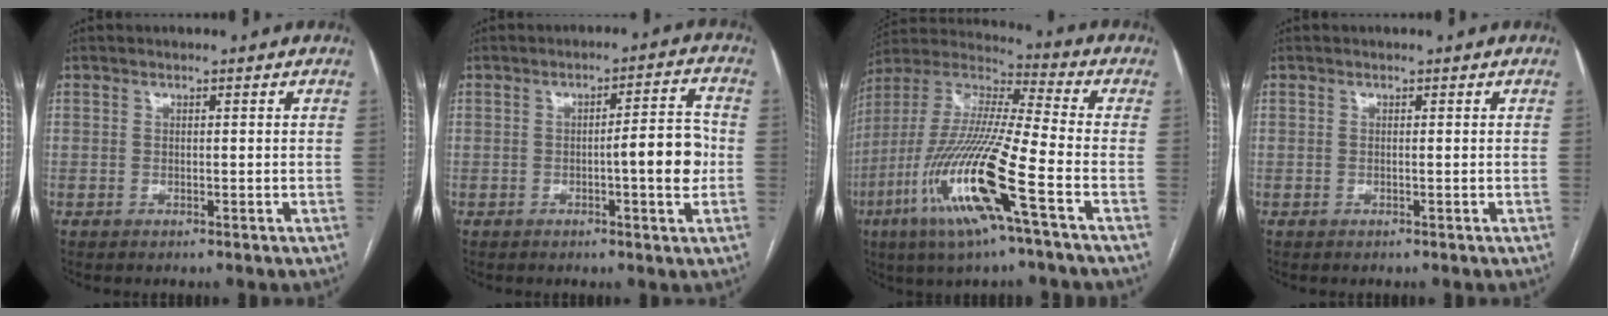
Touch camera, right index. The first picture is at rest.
{"total": 6.8, "force": [-1.0, 1.0, 6.7], "torque": [-0.085, 0.013, -0.015]}
{"total": 19.0, "force": [-7.9, 0.8, 17.2], "torque": [-0.374, -0.028, -0.157]}
{"total": 0.0}